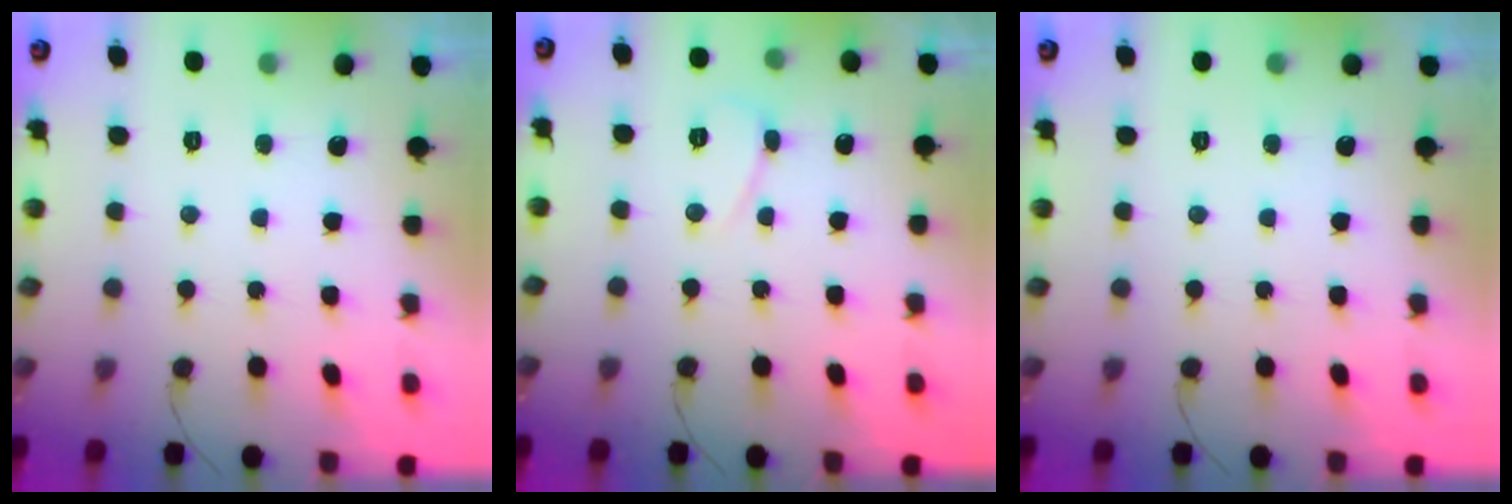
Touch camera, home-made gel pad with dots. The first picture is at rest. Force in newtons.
{"total": 4.0, "press": 3.9, "slide": 0.5}
{"total": 0.0}